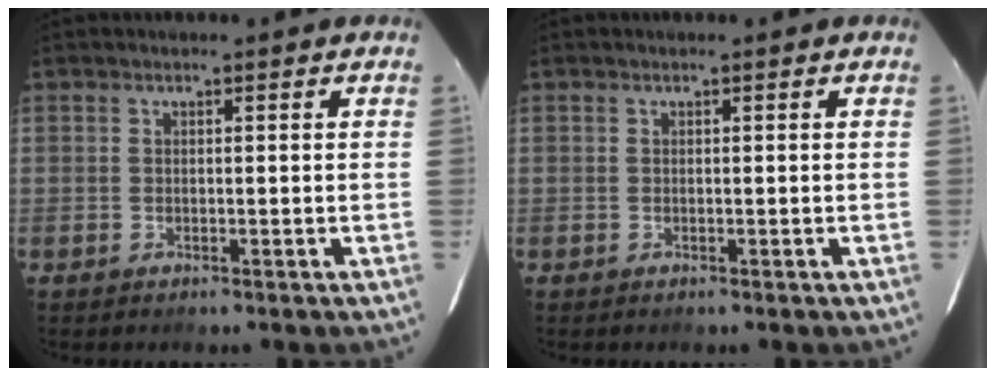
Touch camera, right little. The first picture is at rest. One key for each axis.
{"total": 0.0}